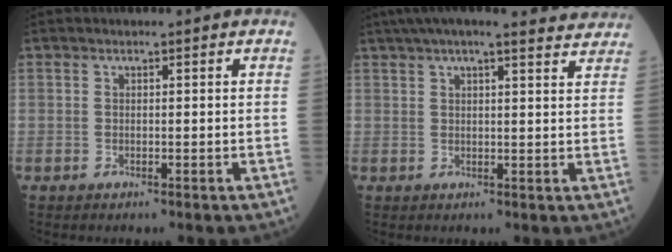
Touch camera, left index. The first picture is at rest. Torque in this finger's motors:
{"motor_torque": [0.92, -0.90, 0.33, 0.03]}